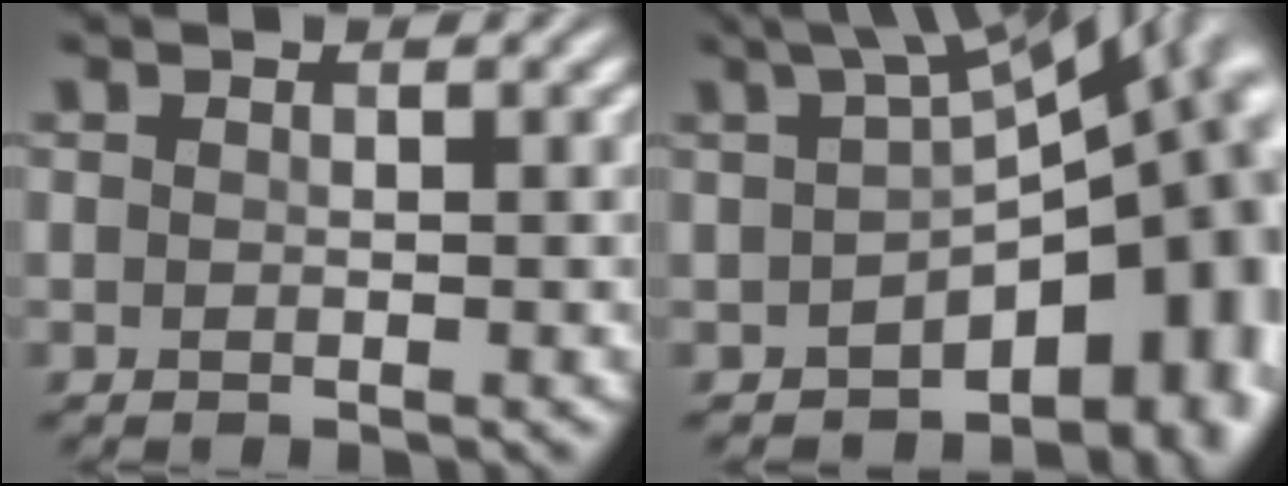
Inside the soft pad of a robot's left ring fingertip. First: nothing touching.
{"total": 15.3, "force": [-2.5, 8.2, 12.7], "torque": [-0.140, -0.012, -0.016]}